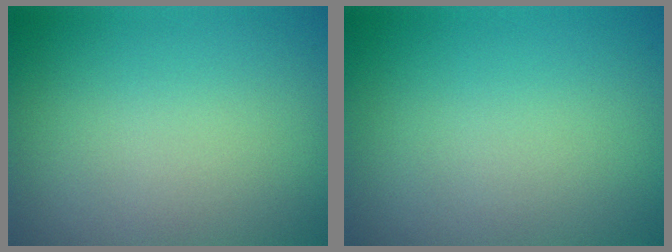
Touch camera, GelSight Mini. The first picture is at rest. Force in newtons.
{"total": 0.0}